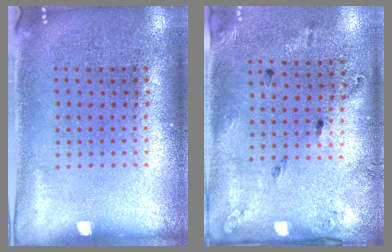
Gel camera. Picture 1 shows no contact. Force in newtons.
{"total": 1.8, "press": 1.0, "slide": 1.5}